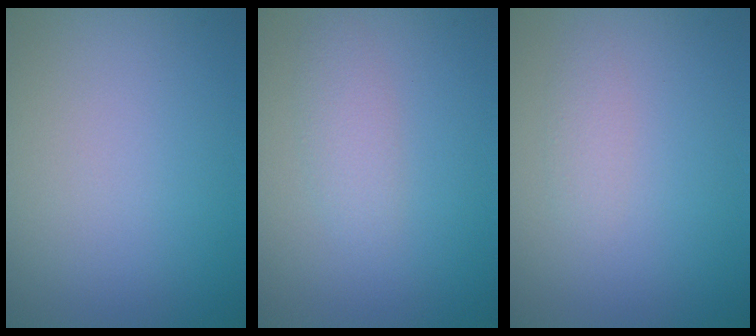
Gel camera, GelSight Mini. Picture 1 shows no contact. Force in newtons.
{"total": 1.7, "press": 1.7, "slide": 0.1}
{"total": 1.1, "press": 1.1, "slide": 0.1}